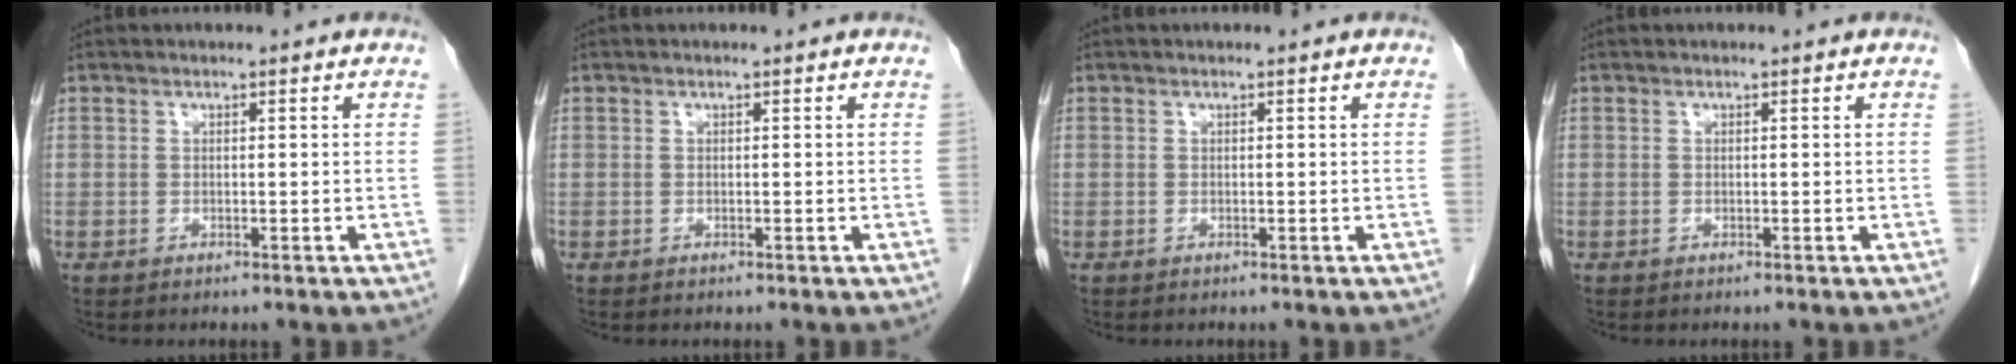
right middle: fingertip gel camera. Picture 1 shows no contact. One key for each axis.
{"total": 0.0}
{"total": 0.0}
{"total": 0.0}